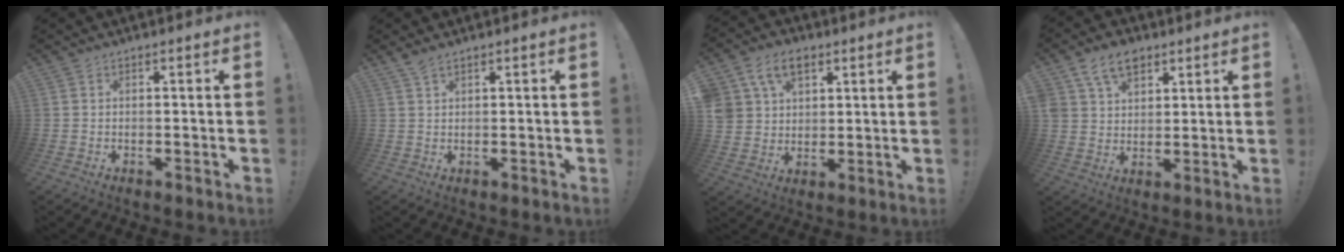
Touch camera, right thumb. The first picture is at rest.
{"total": 2.1, "force": [1.5, 0.5, 1.4], "torque": [-0.033, -0.003, 0.028]}
{"total": 11.3, "force": [5.9, 8.3, 5.0], "torque": [-0.089, -0.013, 0.118]}
{"total": 9.4, "force": [5.7, 6.3, 4.0], "torque": [-0.067, -0.021, 0.111]}